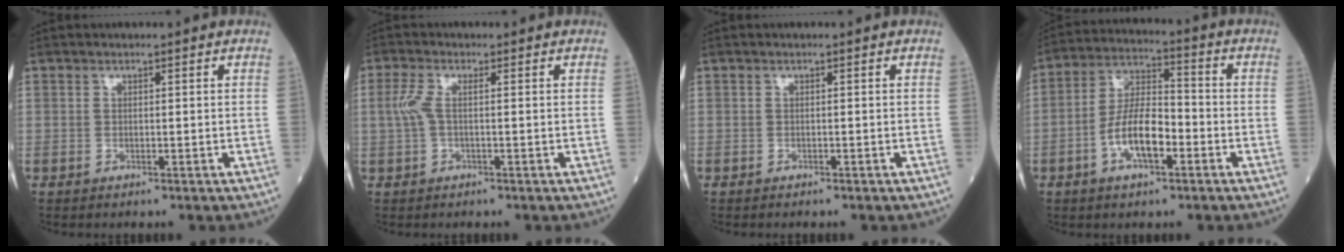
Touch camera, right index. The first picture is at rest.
{"total": 2.8, "force": [0.1, 0.8, 2.7], "torque": [-0.076, 0.007, -0.002]}
{"total": 0.6, "force": [-0.5, 0.1, 0.3], "torque": [-0.006, -0.001, -0.009]}
{"total": 9.3, "force": [-3.3, 3.4, 8.1], "torque": [-0.164, 0.013, -0.063]}